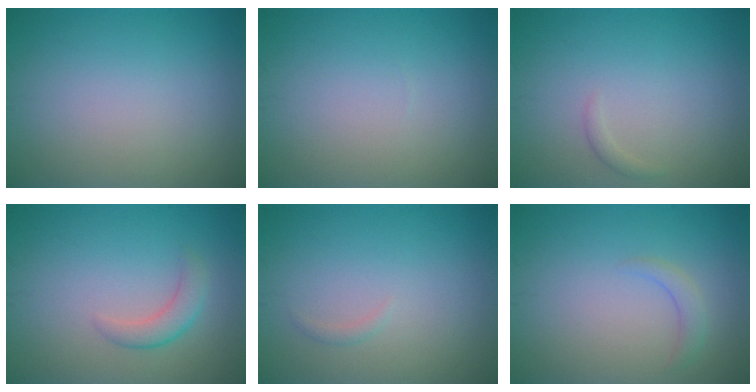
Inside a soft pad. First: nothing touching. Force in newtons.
{"total": 0.0}
{"total": 0.7, "press": 0.7, "slide": 0.1}
{"total": 2.1, "press": 2.1, "slide": 0.1}
{"total": 0.5, "press": 0.5, "slide": 0.0}
{"total": 1.4, "press": 1.3, "slide": 0.3}